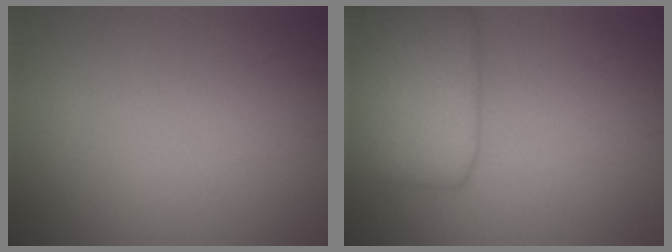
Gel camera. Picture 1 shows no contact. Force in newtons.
{"total": 6.0, "press": 6.0, "slide": 0.3}